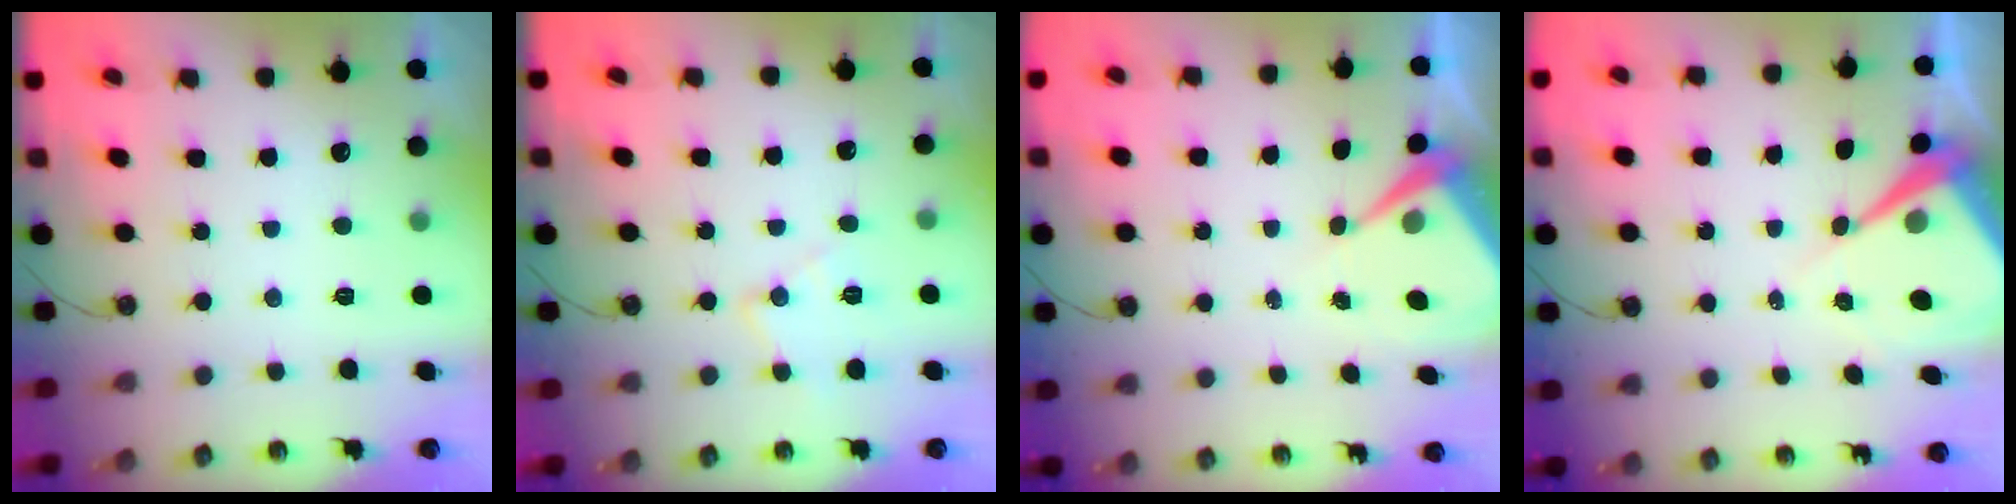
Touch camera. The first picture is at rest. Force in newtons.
{"total": 8.8, "press": 8.8, "slide": 0.7}
{"total": 5.6, "press": 5.6, "slide": 0.5}
{"total": 8.3, "press": 8.2, "slide": 0.7}